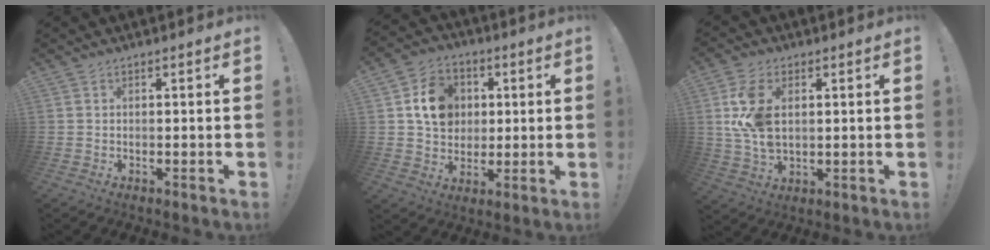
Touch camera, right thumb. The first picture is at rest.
{"total": 13.0, "force": [2.9, 11.1, 6.2], "torque": [-0.081, 0.000, 0.064]}
{"total": 11.6, "force": [2.4, 7.3, 8.7], "torque": [-0.168, -0.009, 0.043]}